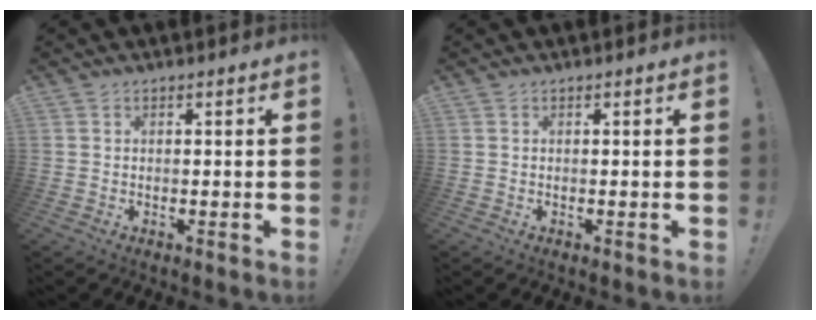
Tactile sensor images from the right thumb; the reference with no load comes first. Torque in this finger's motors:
{"motor_torque": [0.00, 0.00, -0.02, -0.02, 0.04]}